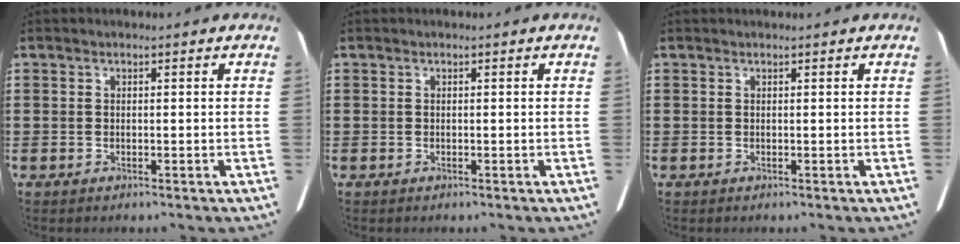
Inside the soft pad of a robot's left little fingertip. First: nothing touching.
{"total": 0.0}
{"total": 0.0}